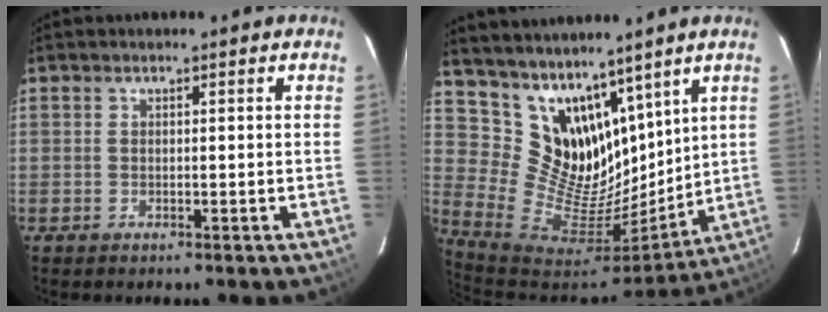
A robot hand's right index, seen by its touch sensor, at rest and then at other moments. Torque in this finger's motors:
{"motor_torque": [0.13, 0.25, 0.16, 0.04]}